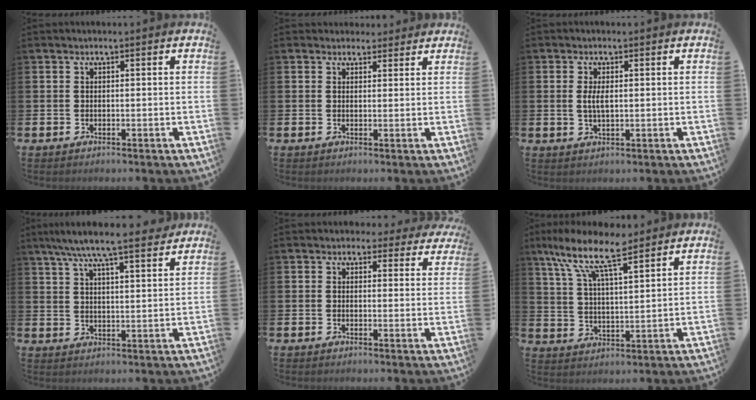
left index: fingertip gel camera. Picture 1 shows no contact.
{"total": 2.4, "force": [2.2, 1.0, -0.1], "torque": [0.010, -0.006, 0.038]}
{"total": 2.6, "force": [0.3, 1.0, 2.4], "torque": [-0.048, 0.004, 0.003]}
{"total": 8.2, "force": [7.5, 0.6, 3.3], "torque": [-0.074, -0.036, 0.132]}
{"total": 2.7, "force": [2.3, 1.5, 0.2], "torque": [0.005, -0.010, 0.035]}
{"total": 10.3, "force": [8.3, 2.5, 5.6], "torque": [-0.127, -0.035, 0.145]}